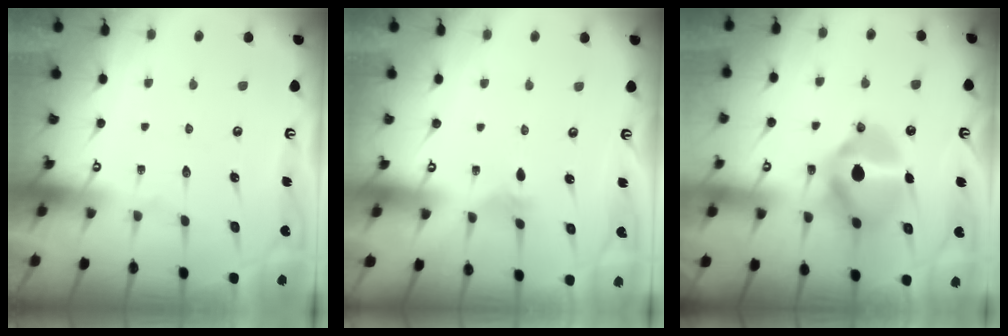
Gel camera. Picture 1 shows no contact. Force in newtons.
{"total": 2.4, "press": 2.4, "slide": 0.5}
{"total": 16.9, "press": 16.9, "slide": 0.3}